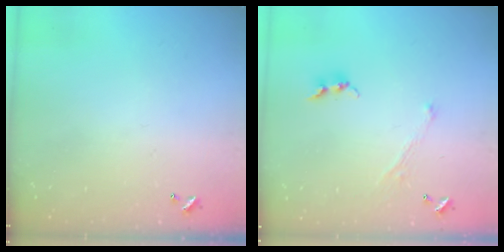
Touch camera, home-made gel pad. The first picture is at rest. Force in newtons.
{"total": 1.3, "press": 1.2, "slide": 0.5}